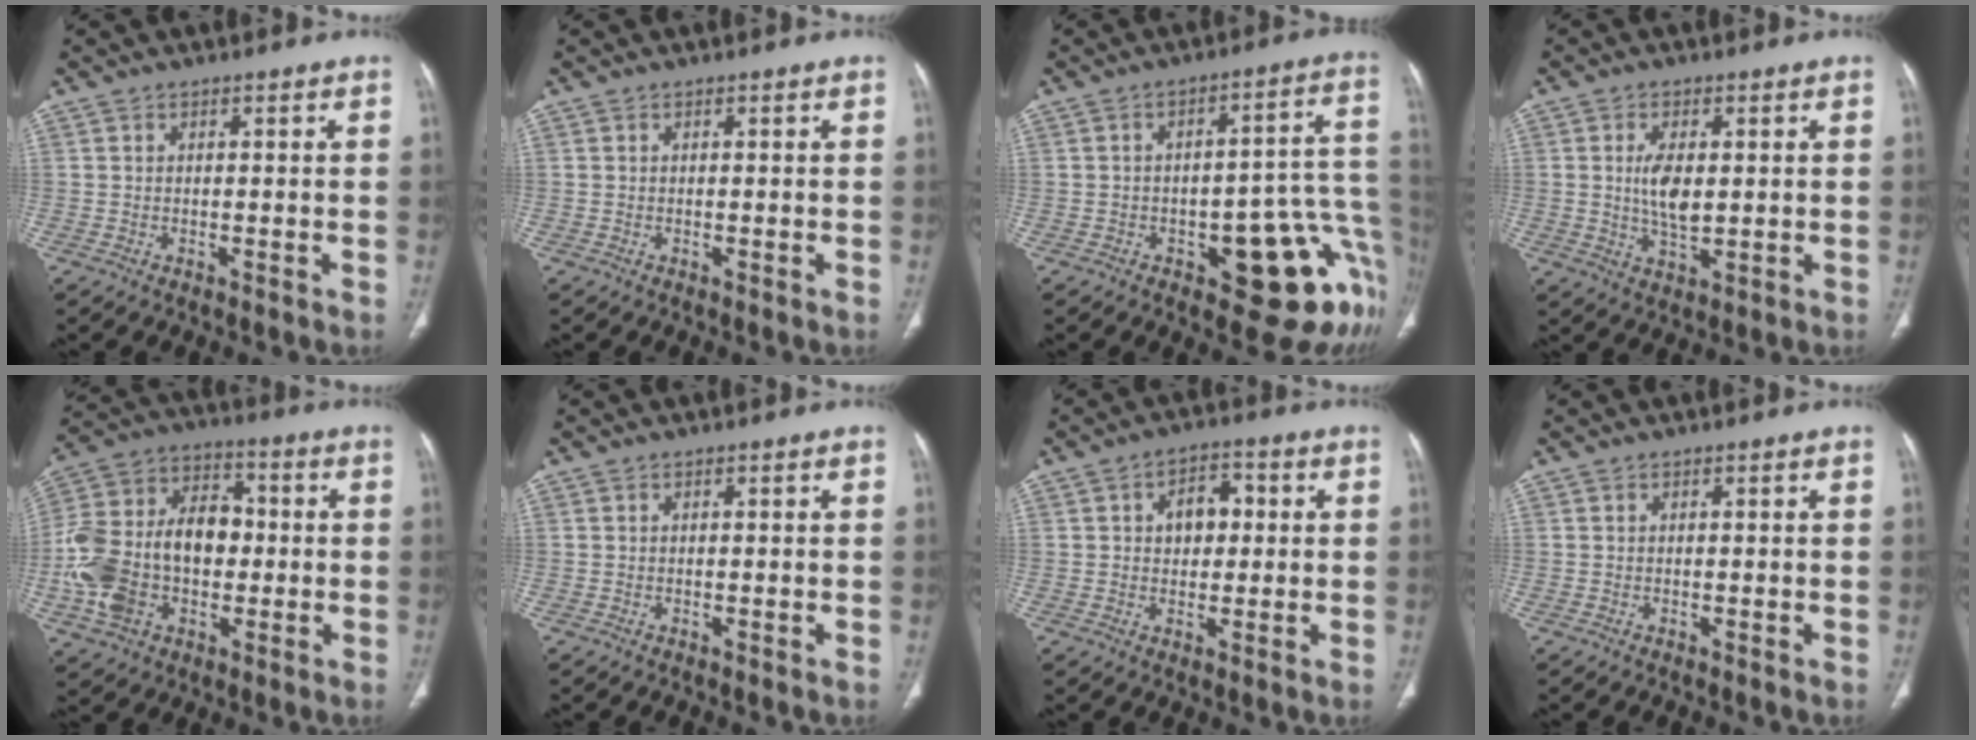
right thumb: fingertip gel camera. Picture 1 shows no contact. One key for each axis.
{"total": 0.0}
{"total": 18.7, "fx": -6.8, "fy": 7.5, "fz": 15.7, "tx": -0.105, "ty": 0.052, "tz": -0.073}
{"total": 6.1, "fx": 0.7, "fy": 2.9, "fz": 5.4, "tx": -0.100, "ty": -0.010, "tz": 0.016}
{"total": 20.3, "fx": -2.0, "fy": 13.8, "fz": 14.8, "tx": -0.284, "ty": 0.037, "tz": -0.033}
{"total": 0.0}
{"total": 6.4, "fx": 1.1, "fy": 4.5, "fz": 4.5, "tx": -0.044, "ty": 0.011, "tz": 0.013}
{"total": 0.0}